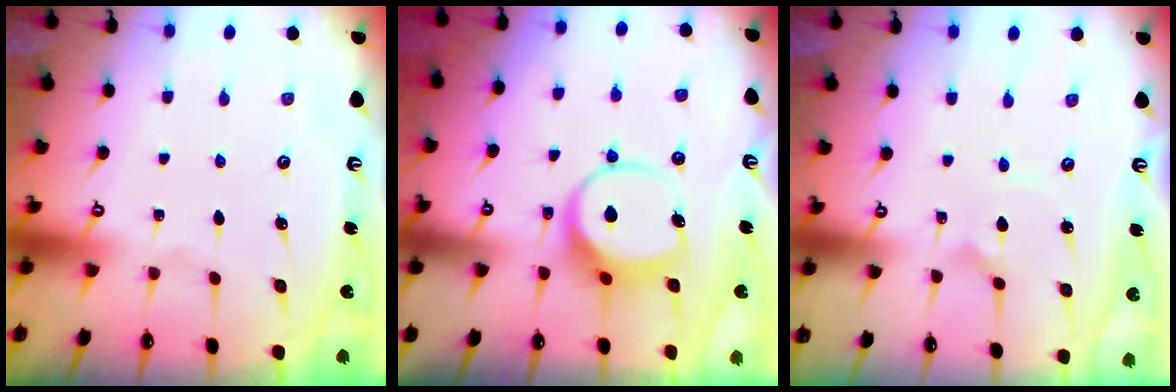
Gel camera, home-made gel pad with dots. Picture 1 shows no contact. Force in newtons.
{"total": 7.6, "press": 7.5, "slide": 1.1}
{"total": 2.9, "press": 2.9, "slide": 0.0}